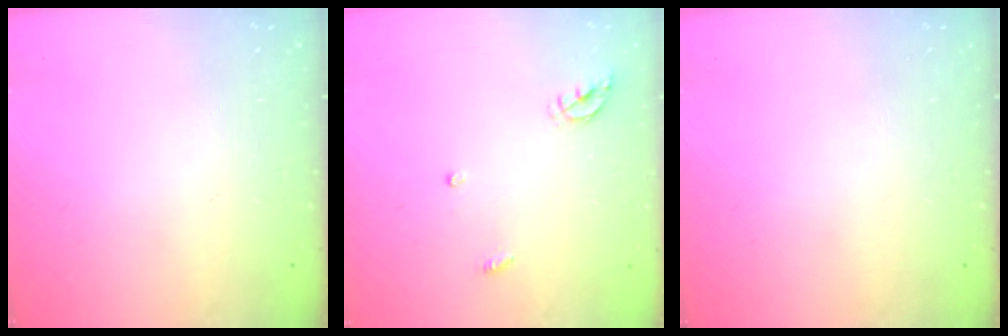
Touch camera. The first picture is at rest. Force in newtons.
{"total": 5.5, "press": 5.5, "slide": 0.2}
{"total": 0.0}